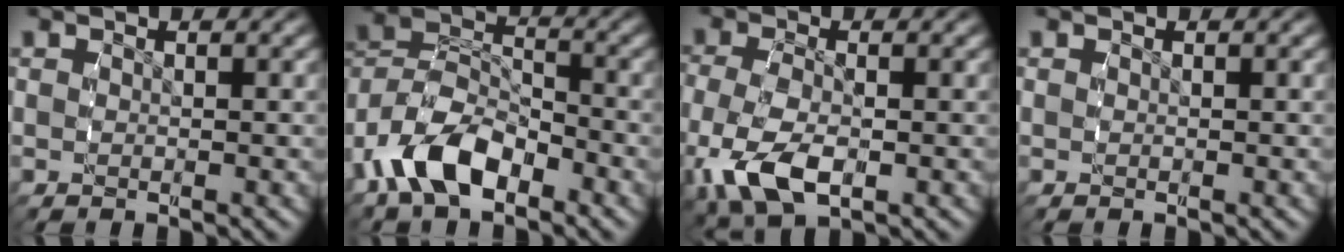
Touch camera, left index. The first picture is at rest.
{"total": 7.0, "force": [-3.0, 5.0, 3.8], "torque": [-0.082, -0.015, -0.055]}
{"total": 6.2, "force": [-2.0, 3.9, 4.5], "torque": [-0.115, -0.027, -0.018]}
{"total": 0.0}